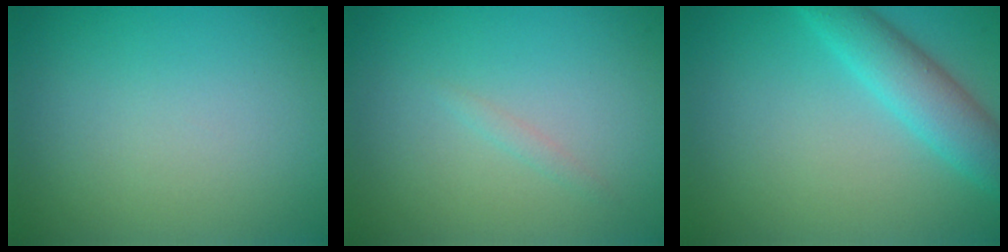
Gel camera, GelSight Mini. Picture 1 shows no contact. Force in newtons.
{"total": 0.7, "press": 0.7, "slide": 0.1}
{"total": 4.3, "press": 4.3, "slide": 0.1}